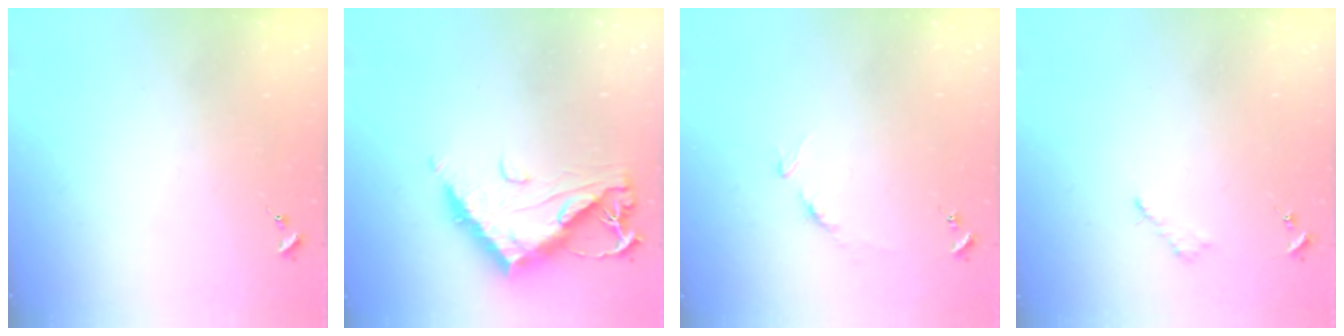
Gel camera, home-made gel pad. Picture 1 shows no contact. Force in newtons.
{"total": 13.4, "press": 13.4, "slide": 1.2}
{"total": 4.9, "press": 4.8, "slide": 0.6}
{"total": 2.6, "press": 2.5, "slide": 0.3}